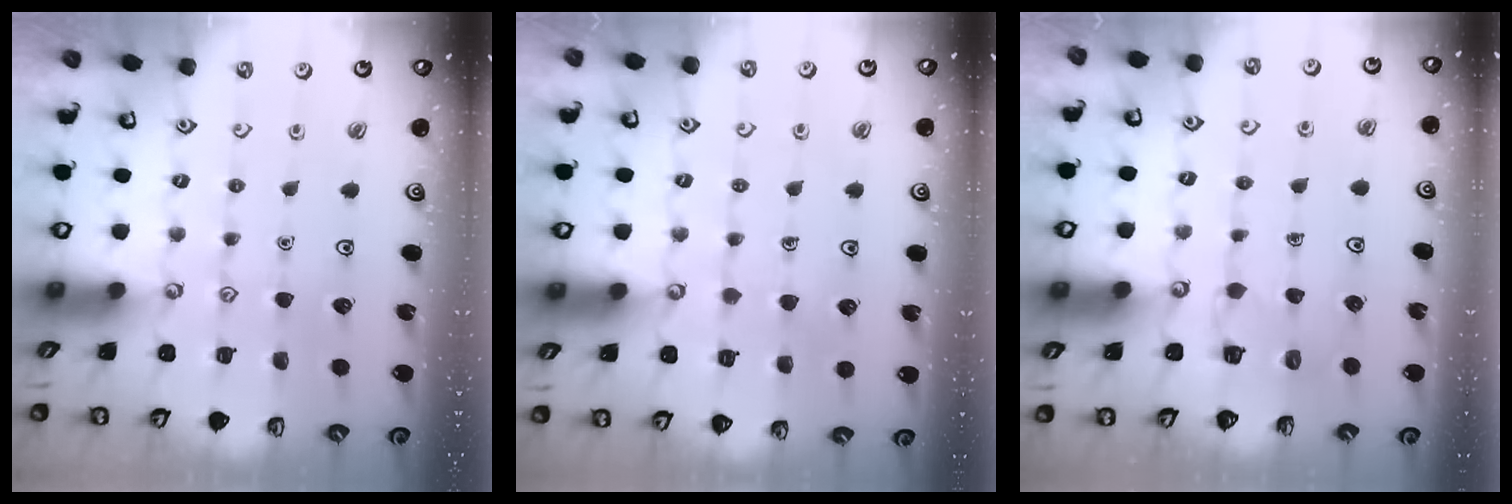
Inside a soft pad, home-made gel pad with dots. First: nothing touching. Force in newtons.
{"total": 4.5, "press": 4.5, "slide": 0.4}
{"total": 3.5, "press": 3.5, "slide": 0.4}